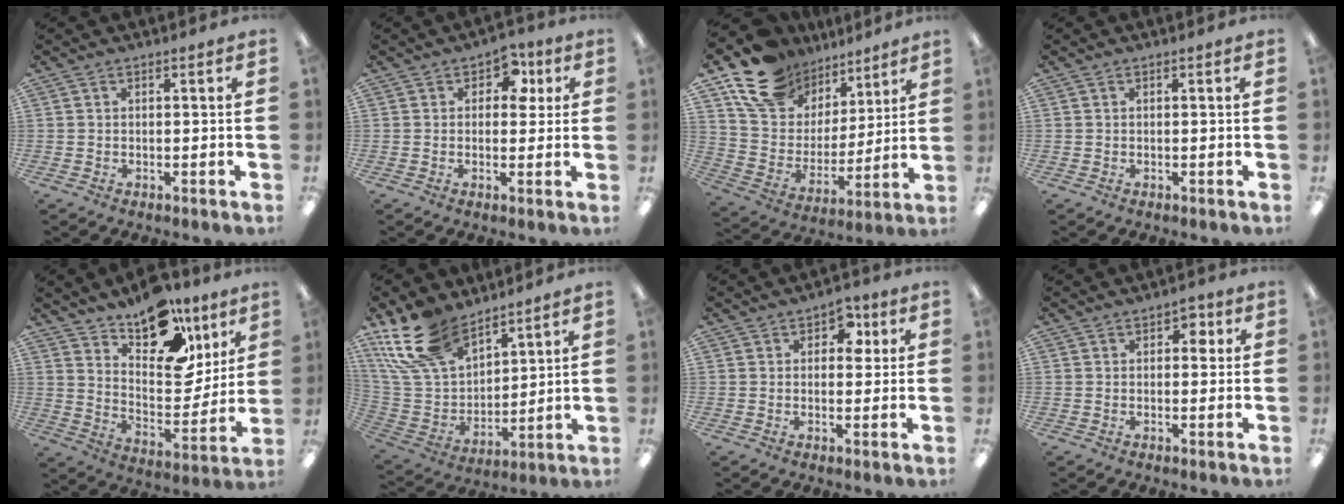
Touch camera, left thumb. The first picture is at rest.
{"total": 6.5, "force": [2.5, 4.5, 4.0], "torque": [-0.037, -0.003, 0.038]}
{"total": 16.3, "force": [11.9, 10.1, 4.8], "torque": [-0.109, -0.076, 0.226]}
{"total": 0.0}
{"total": 17.8, "force": [12.8, 8.9, 8.7], "torque": [-0.127, -0.083, 0.223]}
{"total": 18.6, "force": [13.0, 10.1, 8.8], "torque": [-0.216, -0.060, 0.243]}
{"total": 5.5, "force": [2.1, 3.7, 3.4], "torque": [-0.031, -0.003, 0.030]}
{"total": 2.5, "force": [0.7, 1.7, 1.7], "torque": [-0.019, 0.003, 0.007]}